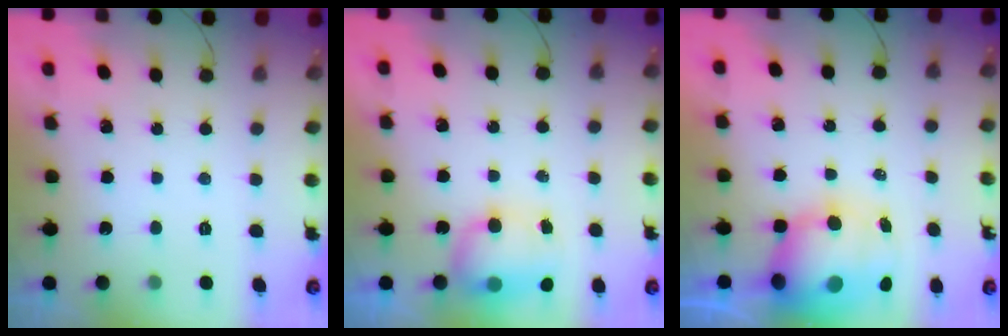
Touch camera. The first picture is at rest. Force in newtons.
{"total": 7.2, "press": 7.1, "slide": 1.4}
{"total": 12.5, "press": 12.1, "slide": 3.4}